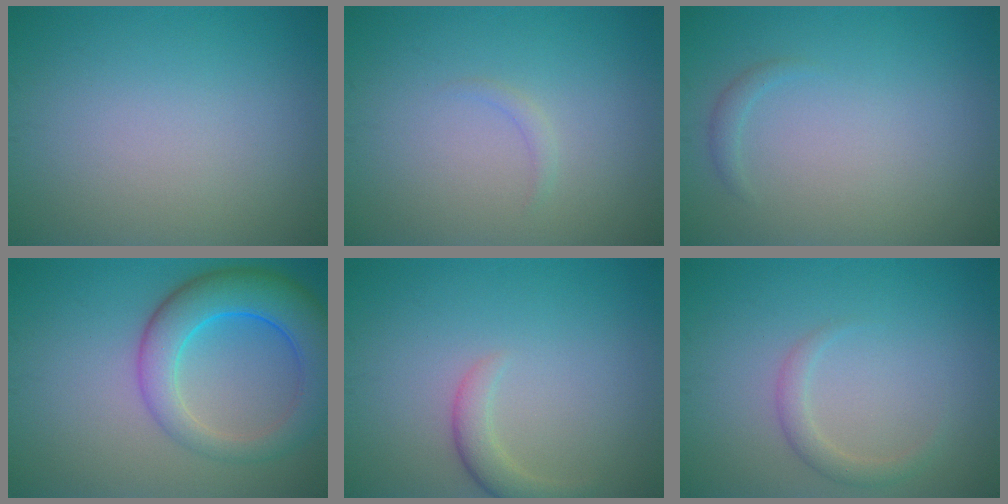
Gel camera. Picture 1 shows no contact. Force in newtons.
{"total": 0.7, "press": 0.7, "slide": 0.1}
{"total": 0.8, "press": 0.8, "slide": 0.0}
{"total": 7.3, "press": 7.3, "slide": 0.3}
{"total": 2.3, "press": 2.3, "slide": 0.2}
{"total": 1.6, "press": 1.6, "slide": 0.1}